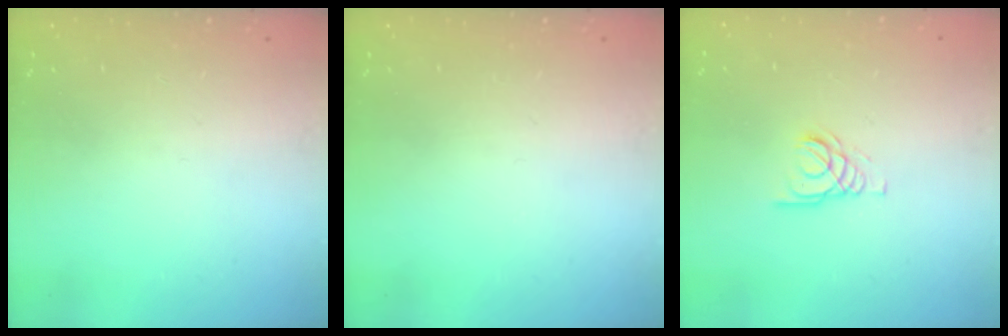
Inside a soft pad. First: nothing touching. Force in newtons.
{"total": 0.0}
{"total": 2.1, "press": 2.1, "slide": 0.2}